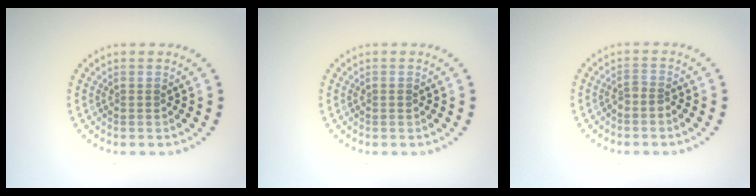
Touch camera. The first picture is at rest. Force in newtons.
{"total": 0.6, "press": 0.6, "slide": 0.0}
{"total": 1.0, "press": 0.6, "slide": 0.8}